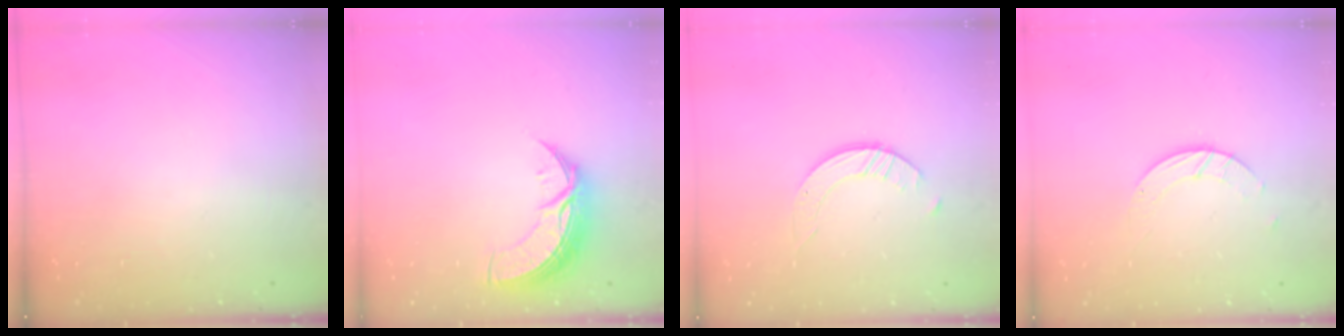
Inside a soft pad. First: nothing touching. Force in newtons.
{"total": 9.5, "press": 9.5, "slide": 0.8}
{"total": 2.5, "press": 2.5, "slide": 0.3}
{"total": 2.8, "press": 2.8, "slide": 0.3}